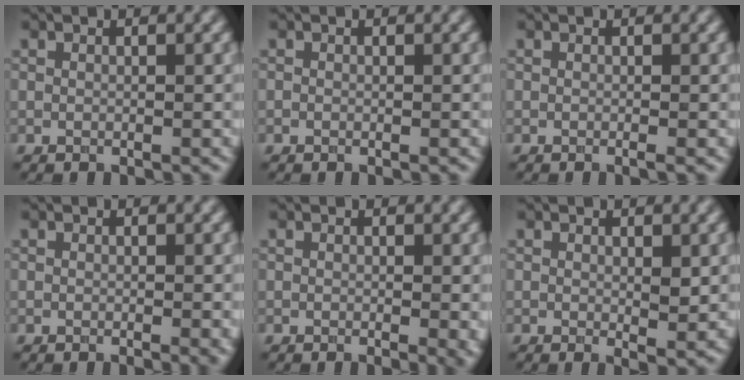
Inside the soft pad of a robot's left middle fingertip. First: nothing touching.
{"total": 0.0}
{"total": 0.6, "force": [-0.2, 0.1, 0.5], "torque": [-0.008, -0.005, -0.004]}
{"total": 0.8, "force": [-0.2, 0.1, 0.8], "torque": [-0.010, -0.003, -0.002]}
{"total": 1.5, "force": [-0.2, 0.3, 1.4], "torque": [-0.017, -0.006, -0.002]}
{"total": 1.9, "force": [0.3, 0.7, 1.7], "torque": [-0.024, -0.009, 0.008]}